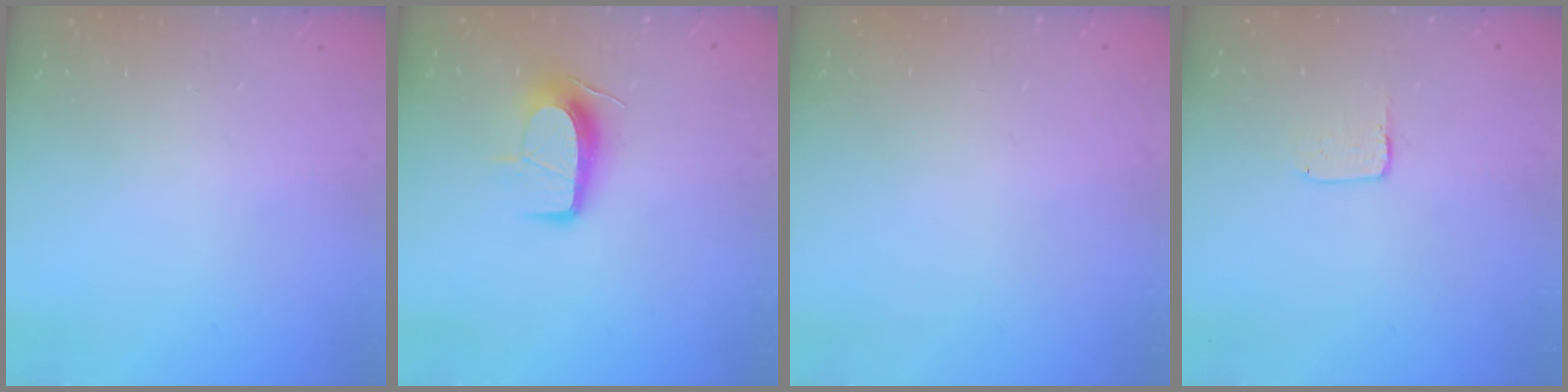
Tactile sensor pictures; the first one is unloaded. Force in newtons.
{"total": 10.3, "press": 10.3, "slide": 0.6}
{"total": 0.0}
{"total": 2.0, "press": 2.0, "slide": 0.0}